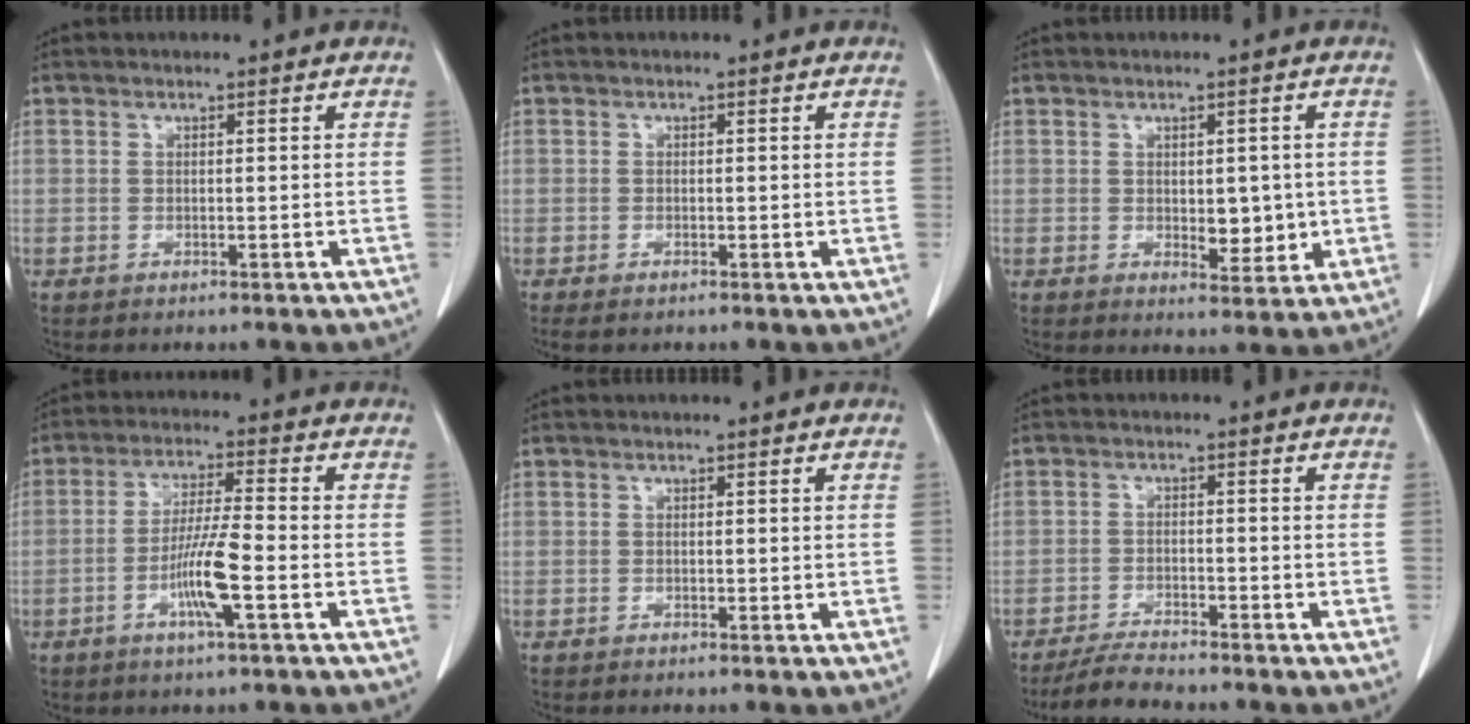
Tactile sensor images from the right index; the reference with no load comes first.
{"total": 0.8, "force": [-0.5, 0.3, 0.6], "torque": [-0.010, -0.002, -0.007]}
{"total": 4.7, "force": [-0.2, 2.5, 4.0], "torque": [-0.047, -0.006, 0.006]}
{"total": 7.7, "force": [-2.7, 0.0, 7.2], "torque": [-0.137, -0.004, -0.053]}
{"total": 0.0}
{"total": 3.4, "force": [-3.3, 0.0, 0.8], "torque": [-0.018, -0.017, -0.063]}